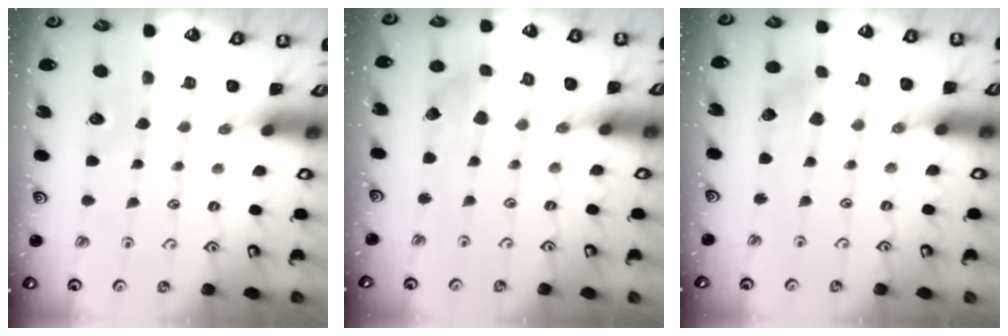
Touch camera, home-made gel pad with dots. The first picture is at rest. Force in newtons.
{"total": 2.3, "press": 2.2, "slide": 0.4}
{"total": 3.1, "press": 3.1, "slide": 0.6}